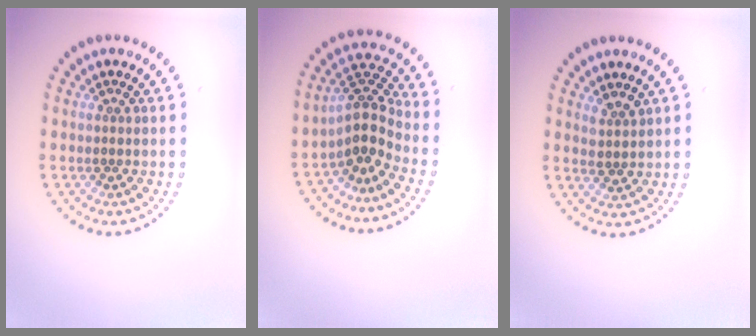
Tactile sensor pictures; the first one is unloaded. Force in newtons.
{"total": 3.9, "press": 2.9, "slide": 2.6}
{"total": 1.5, "press": 1.3, "slide": 0.7}